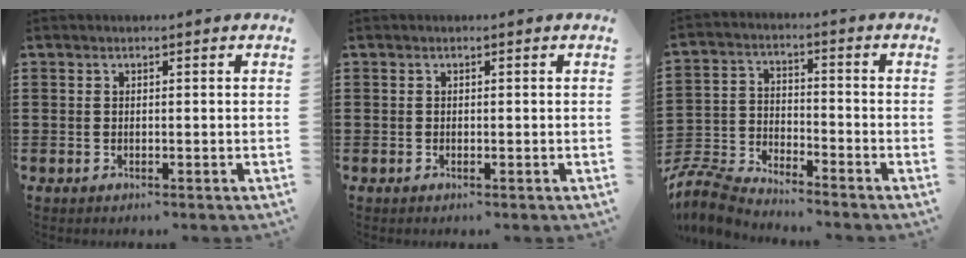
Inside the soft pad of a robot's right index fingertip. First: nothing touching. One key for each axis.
{"total": 0.0}
{"total": 6.5, "fx": -6.4, "fy": 0.7, "fz": 1.0, "tx": -0.048, "ty": -0.003, "tz": -0.135}